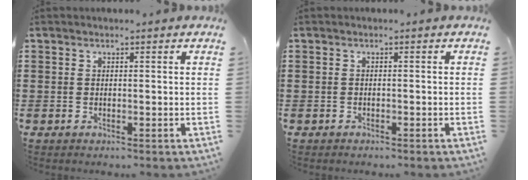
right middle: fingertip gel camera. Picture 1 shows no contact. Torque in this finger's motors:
{"motor_torque": [-0.18, 0.04, 0.05, 0.00]}